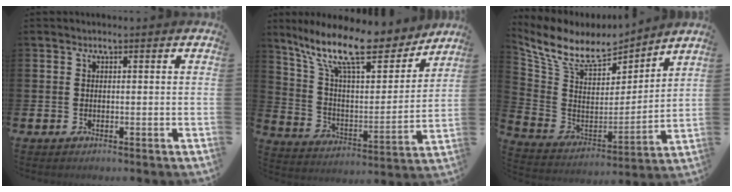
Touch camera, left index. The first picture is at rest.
{"total": 14.5, "force": [11.2, 4.5, 8.1], "torque": [-0.178, -0.064, 0.190]}
{"total": 9.9, "force": [8.3, 4.0, 3.6], "torque": [-0.119, -0.048, 0.148]}